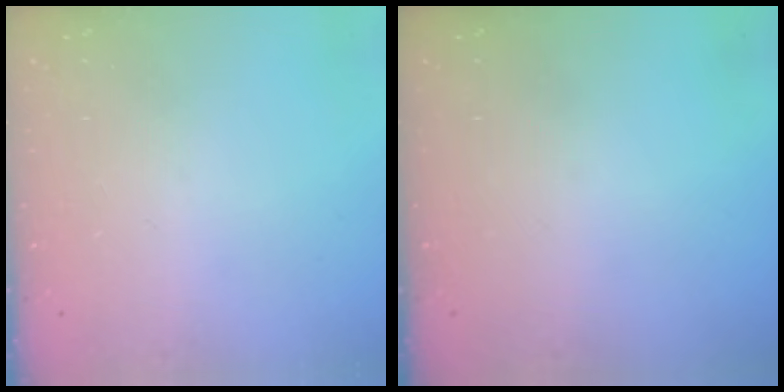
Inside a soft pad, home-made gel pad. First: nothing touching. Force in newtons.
{"total": 0.0}